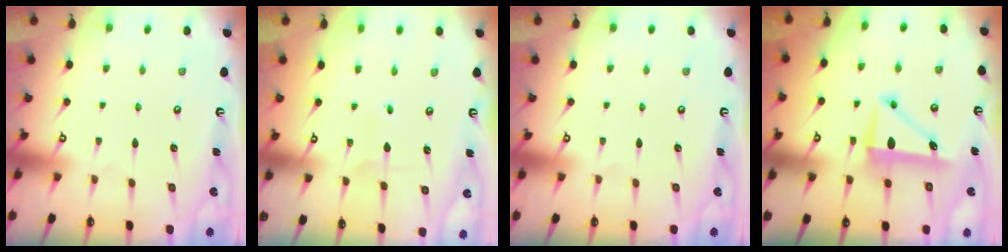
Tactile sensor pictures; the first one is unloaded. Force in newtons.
{"total": 3.4, "press": 3.4, "slide": 0.5}
{"total": 0.0}
{"total": 8.4, "press": 8.0, "slide": 2.5}